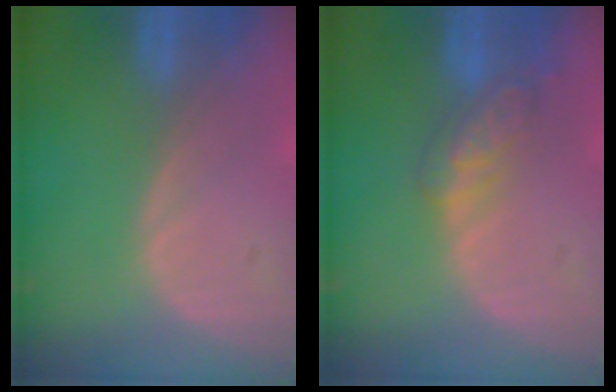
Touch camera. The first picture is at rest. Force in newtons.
{"total": 5.3, "press": 5.1, "slide": 1.7}